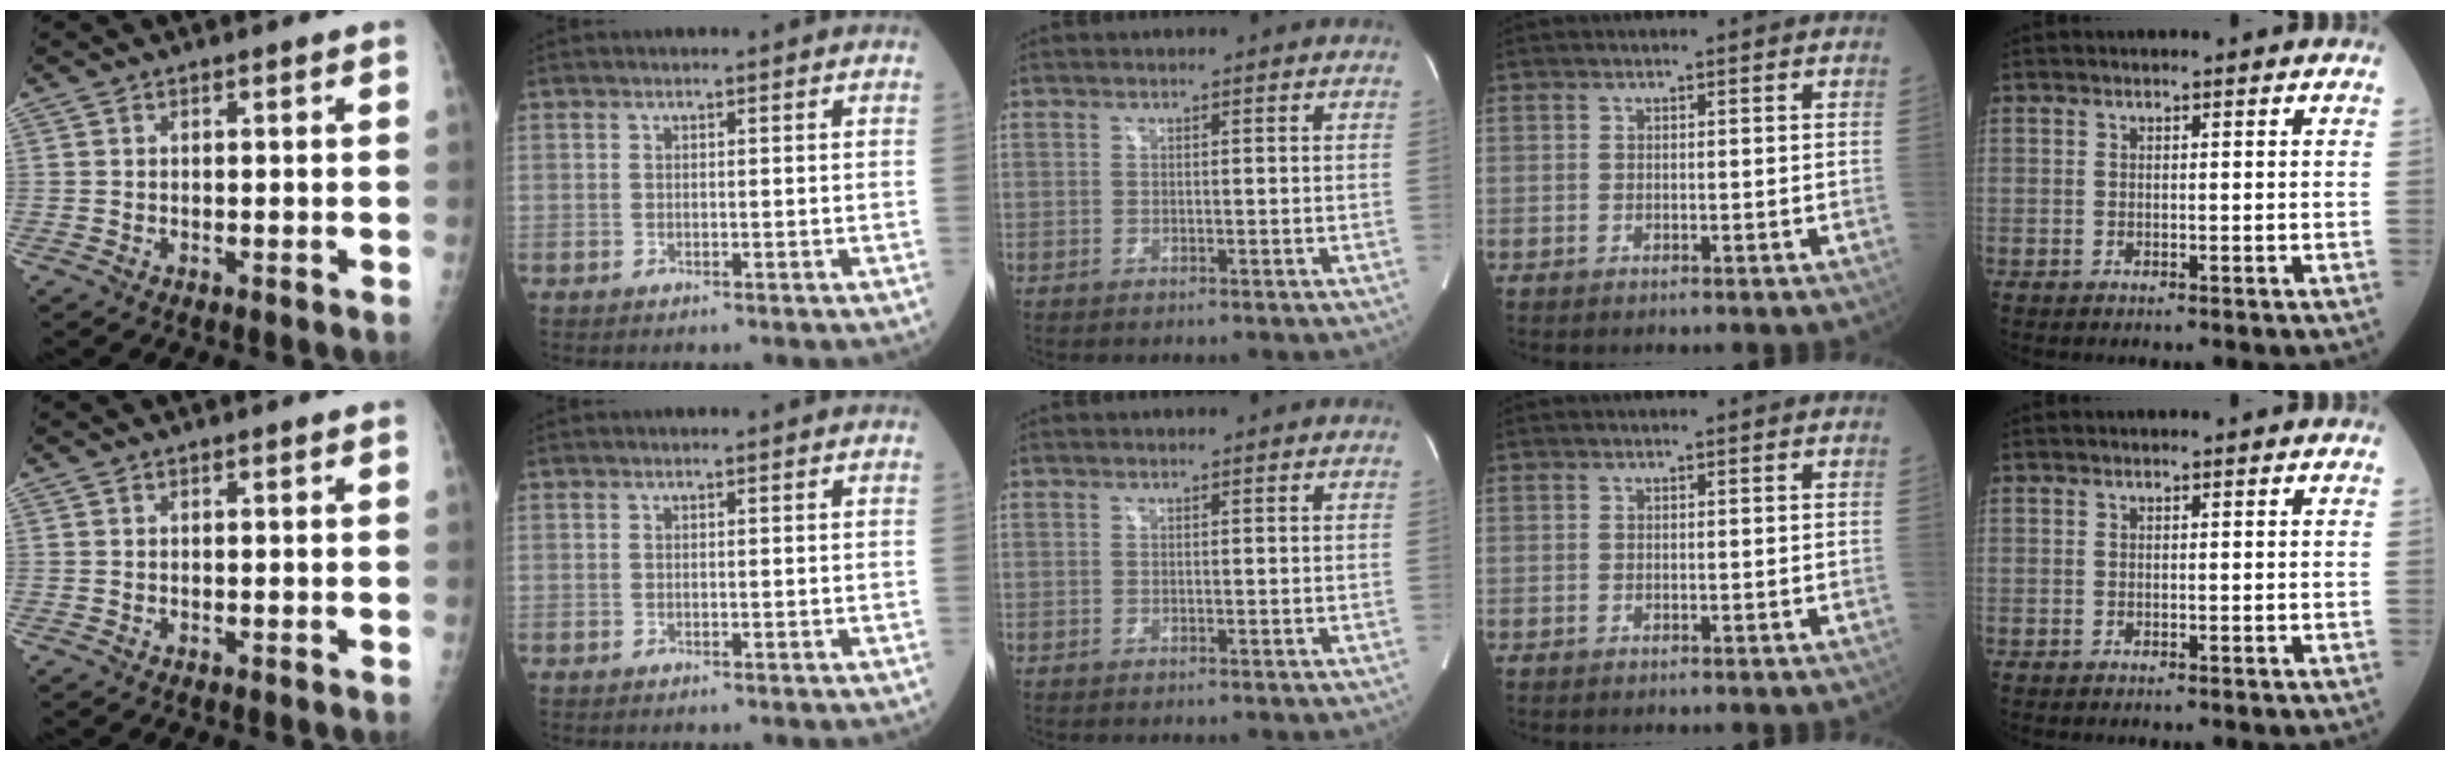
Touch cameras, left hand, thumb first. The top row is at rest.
{}